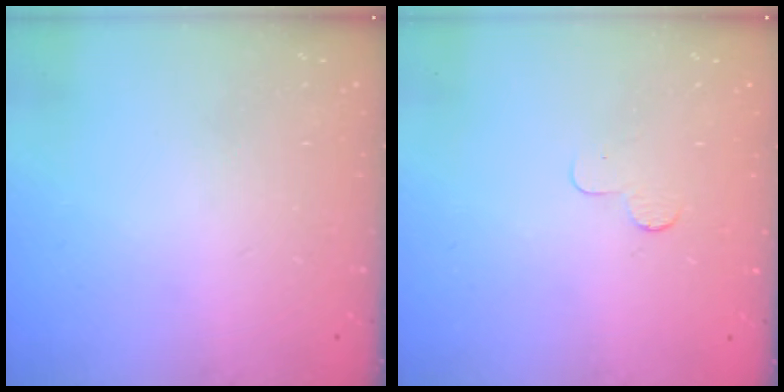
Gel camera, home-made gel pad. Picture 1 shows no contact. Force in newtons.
{"total": 2.3, "press": 2.3, "slide": 0.2}